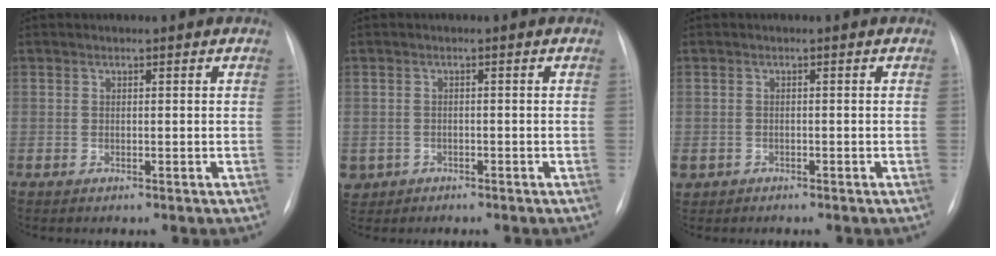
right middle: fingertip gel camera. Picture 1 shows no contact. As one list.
[{"total": 3.7, "force": [-2.1, 3.1, 0.4], "torque": [-0.010, 0.004, -0.034]}, {"total": 3.5, "force": [-2.2, 2.5, 0.9], "torque": [-0.022, -0.001, -0.035]}]